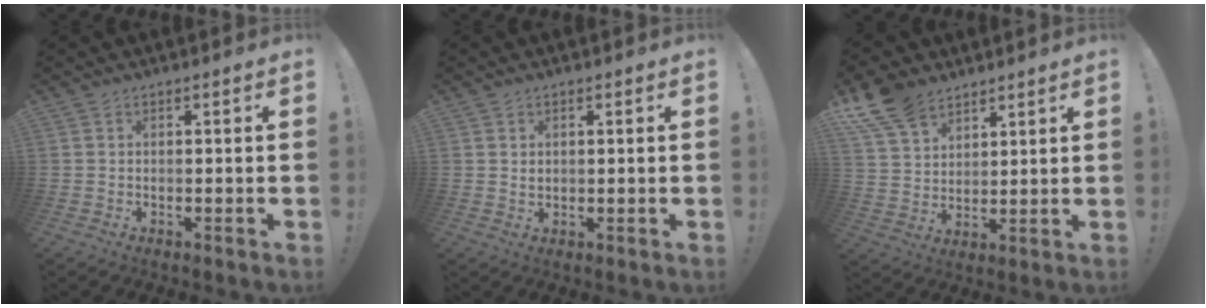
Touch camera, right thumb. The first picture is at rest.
{"total": 1.1, "force": [0.5, 0.9, 0.4], "torque": [-0.008, 0.001, 0.010]}
{"total": 11.6, "force": [8.4, 6.6, 4.3], "torque": [-0.092, -0.046, 0.166]}